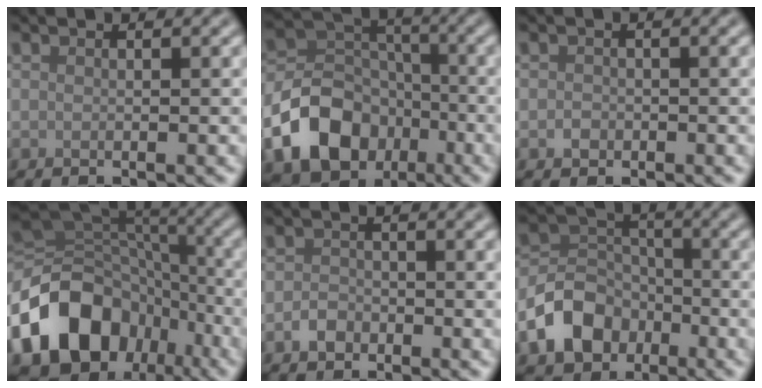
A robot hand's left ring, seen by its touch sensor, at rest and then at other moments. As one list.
[{"total": 10.0, "force": [-4.7, 7.2, 5.1], "torque": [-0.095, -0.009, -0.094]}, {"total": 0.9, "force": [-0.4, 0.7, 0.3], "torque": [-0.003, -0.001, -0.009]}, {"total": 15.8, "force": [-6.8, 11.8, 7.9], "torque": [-0.170, -0.007, -0.125]}, {"total": 1.6, "force": [-1.0, 1.2, 0.6], "torque": [-0.007, 0.004, -0.022]}, {"total": 6.1, "force": [-3.0, 4.6, 2.8], "torque": [-0.050, -0.001, -0.065]}]